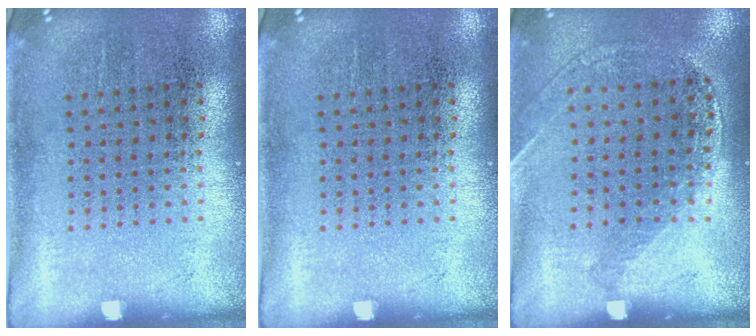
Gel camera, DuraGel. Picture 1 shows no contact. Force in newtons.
{"total": 0.0}
{"total": 1.2, "press": 1.2, "slide": 0.2}